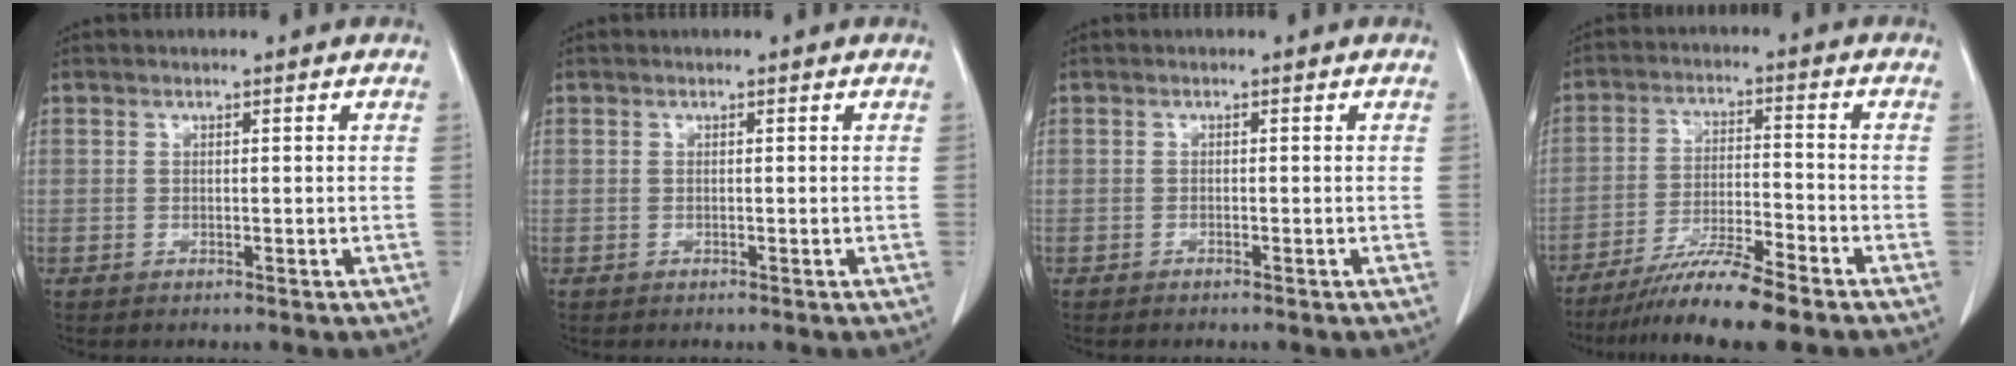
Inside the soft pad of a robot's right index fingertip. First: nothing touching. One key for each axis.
{"total": 0.0}
{"total": 0.6, "fx": -0.6, "fy": 0.1, "fz": 0.2, "tx": -0.010, "ty": -0.001, "tz": -0.010}
{"total": 9.0, "fx": -7.4, "fy": -0.7, "fz": 5.1, "tx": -0.090, "ty": -0.025, "tz": -0.134}